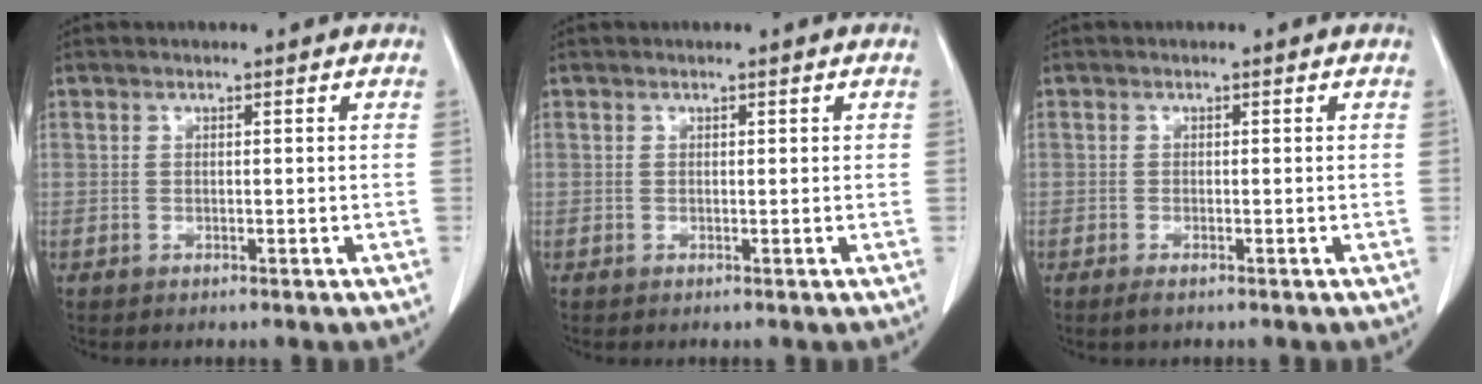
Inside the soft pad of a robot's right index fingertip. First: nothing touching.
{"total": 0.0}
{"total": 1.1, "force": [-0.8, 0.2, 0.8], "torque": [-0.016, -0.003, -0.012]}